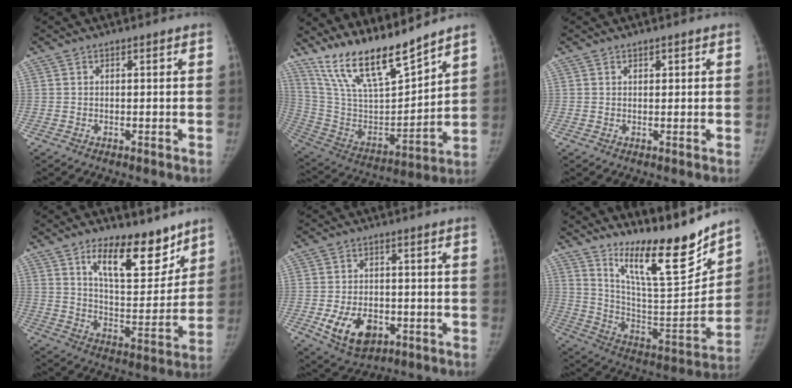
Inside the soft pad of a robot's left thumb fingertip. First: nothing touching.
{"total": 18.3, "force": [15.5, 3.3, 9.0], "torque": [-0.139, -0.087, 0.300]}
{"total": 0.8, "force": [0.5, 0.5, 0.3], "torque": [0.003, -0.003, 0.007]}
{"total": 15.7, "force": [10.4, 6.7, 9.7], "torque": [-0.099, -0.080, 0.175]}
{"total": 9.4, "force": [-3.1, 6.2, 6.3], "torque": [-0.096, 0.005, -0.038]}
{"total": 19.9, "force": [16.2, 3.2, 11.1], "torque": [-0.132, -0.122, 0.280]}